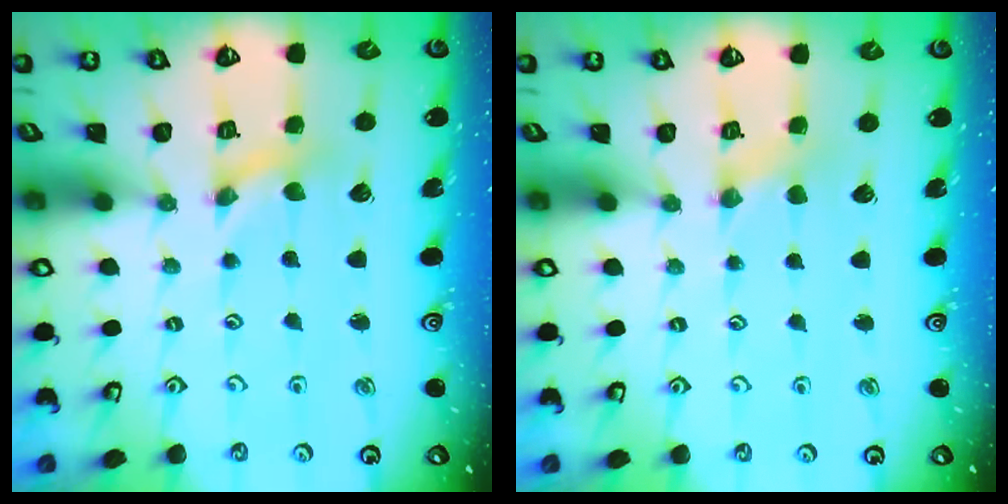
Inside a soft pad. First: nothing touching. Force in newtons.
{"total": 1.8, "press": 1.7, "slide": 0.5}